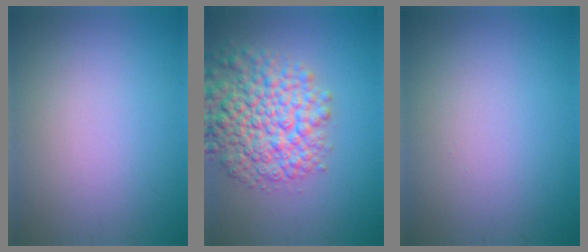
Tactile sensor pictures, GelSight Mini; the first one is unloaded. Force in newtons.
{"total": 8.1, "press": 8.1, "slide": 0.3}
{"total": 0.0}